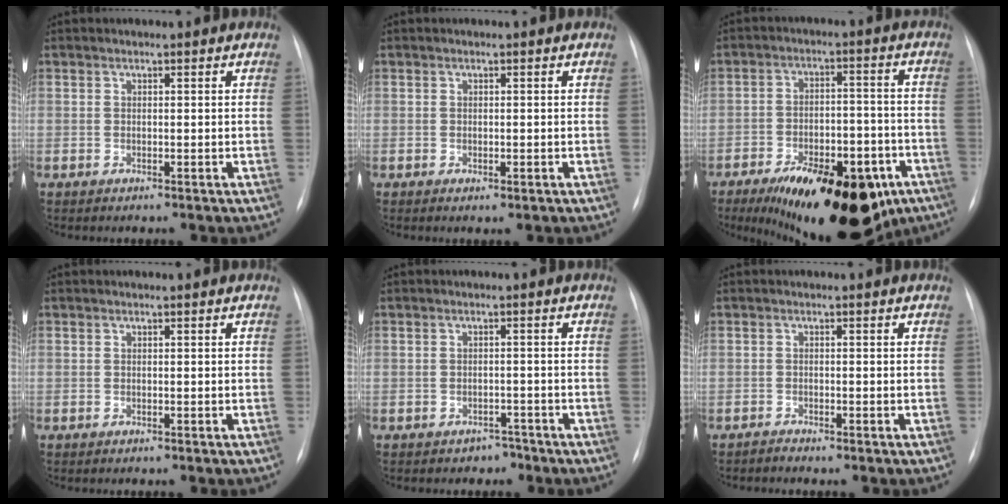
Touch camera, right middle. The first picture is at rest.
{"total": 0.8, "force": [0.0, 0.2, 0.7], "torque": [-0.009, -0.004, 0.001]}
{"total": 22.0, "force": [-13.2, 9.2, 15.1], "torque": [-0.183, 0.010, -0.186]}
{"total": 0.0}
{"total": 1.6, "force": [-1.3, 1.0, 0.0], "torque": [-0.003, 0.009, -0.017]}
{"total": 0.6, "force": [-0.6, -0.2, -0.2], "torque": [0.003, -0.006, -0.010]}